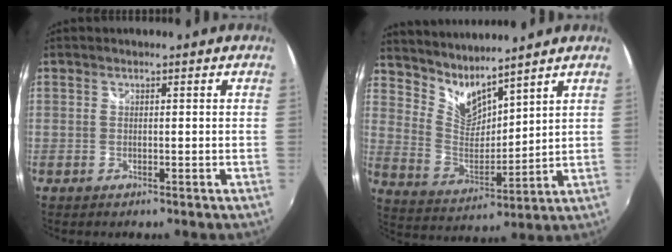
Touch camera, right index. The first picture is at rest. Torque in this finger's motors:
{"motor_torque": [-0.24, 0.44, 0.02, 0.00]}